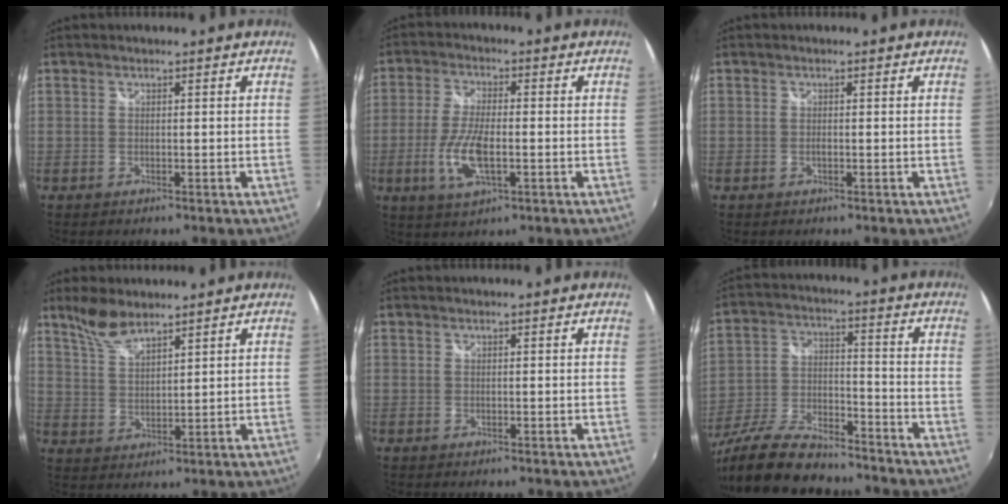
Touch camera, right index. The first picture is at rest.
{"total": 8.7, "force": [-2.3, 3.0, 7.9], "torque": [-0.167, -0.008, -0.046]}
{"total": 0.5, "force": [-0.2, 0.2, 0.5], "torque": [-0.010, -0.002, -0.005]}
{"total": 6.4, "force": [5.1, 1.9, 3.3], "torque": [-0.063, 0.007, 0.107]}
{"total": 0.0}
{"total": 19.4, "force": [-15.5, 5.9, 10.1], "torque": [-0.213, -0.027, -0.267]}